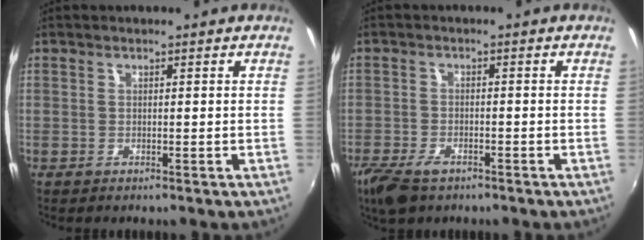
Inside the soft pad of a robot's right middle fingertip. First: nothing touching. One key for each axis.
{"total": 7.1, "fx": -4.9, "fy": 3.1, "fz": 4.0, "tx": -0.109, "ty": -0.023, "tz": -0.093}